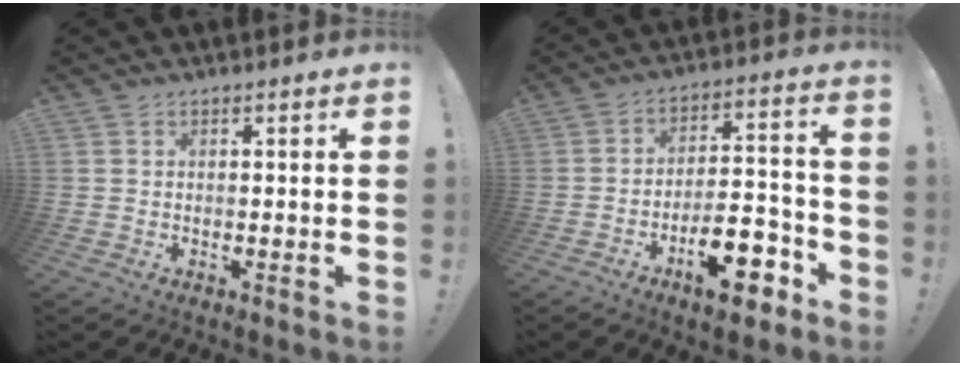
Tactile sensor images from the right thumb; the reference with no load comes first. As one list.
[{"total": 15.6, "force": [-8.6, 6.7, 11.1], "torque": [-0.153, 0.067, -0.136]}]